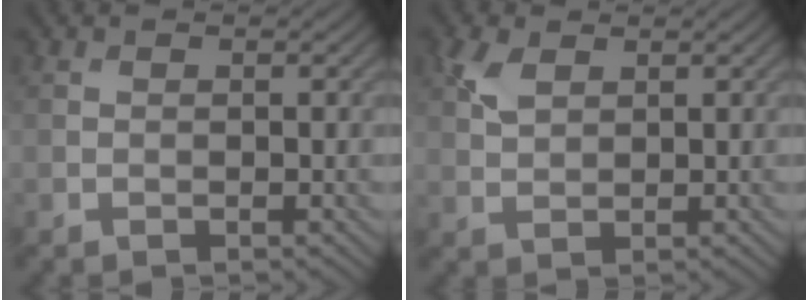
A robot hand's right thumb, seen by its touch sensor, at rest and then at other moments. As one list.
[{"total": 3.2, "force": [1.7, 1.8, 2.0], "torque": [-0.055, 0.004, 0.035]}]